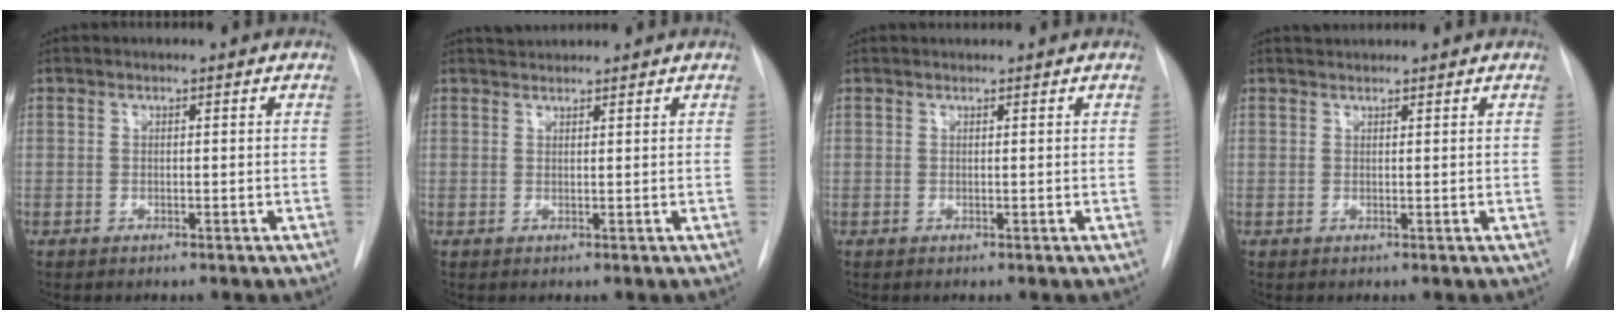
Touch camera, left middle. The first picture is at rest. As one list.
[{"total": 2.3, "force": [2.3, 0.2, 0.3], "torque": [-0.011, 0.020, 0.042]}, {"total": 1.1, "force": [1.0, 0.0, 0.2], "torque": [-0.009, 0.015, 0.021]}, {"total": 1.9, "force": [1.9, 0.1, 0.3], "torque": [-0.011, 0.022, 0.035]}]